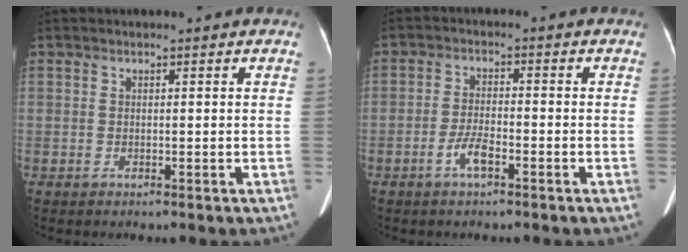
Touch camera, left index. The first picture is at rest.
{"total": 3.6, "force": [-2.0, 0.8, 2.8], "torque": [-0.059, 0.001, -0.041]}